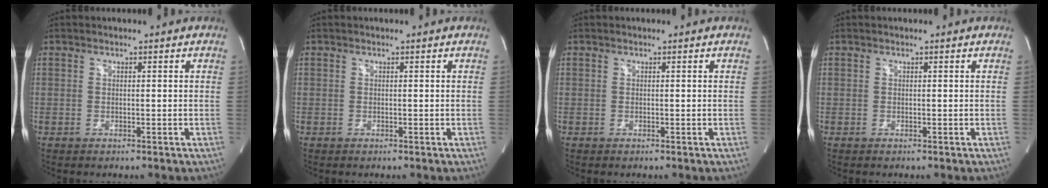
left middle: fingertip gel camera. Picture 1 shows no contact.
{"total": 0.0}
{"total": 0.0}
{"total": 0.0}